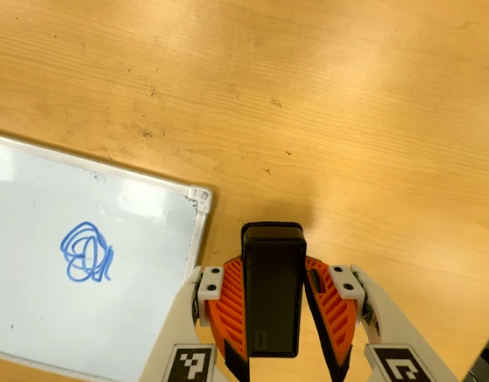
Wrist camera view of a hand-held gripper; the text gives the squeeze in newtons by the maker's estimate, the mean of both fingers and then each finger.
{"total": 4.1, "left": 3.1, "right": 5.2}